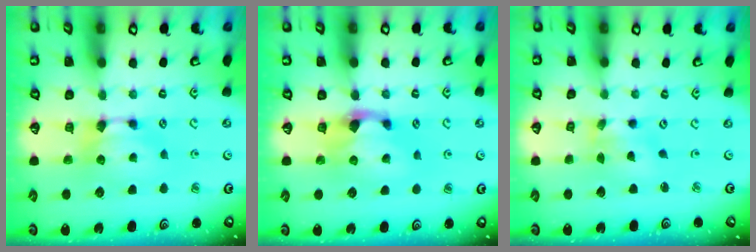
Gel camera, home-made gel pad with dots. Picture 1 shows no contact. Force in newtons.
{"total": 1.7, "press": 1.3, "slide": 1.1}
{"total": 1.1, "press": 0.3, "slide": 1.1}